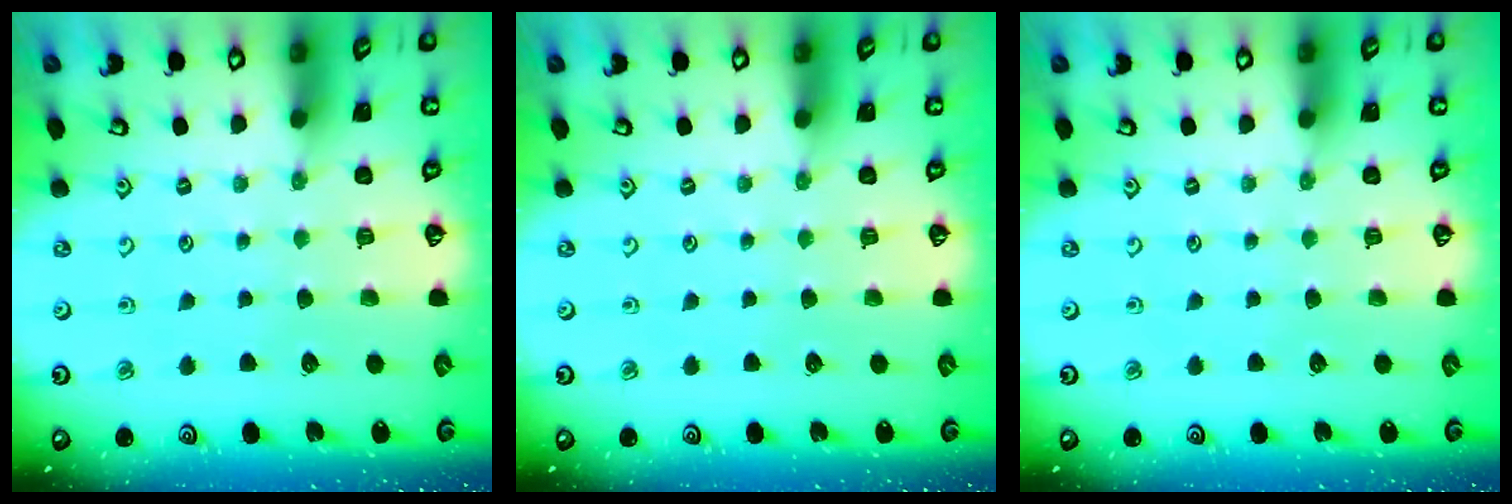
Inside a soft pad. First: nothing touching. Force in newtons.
{"total": 0.0}
{"total": 0.0}